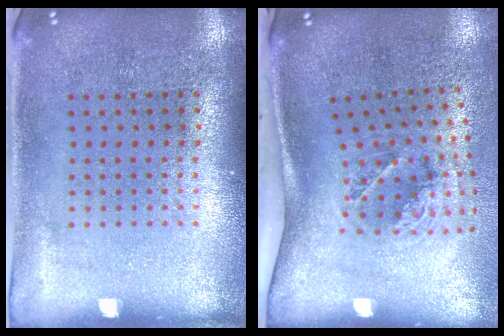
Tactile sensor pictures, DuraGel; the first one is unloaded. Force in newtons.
{"total": 1.9, "press": 1.2, "slide": 1.4}